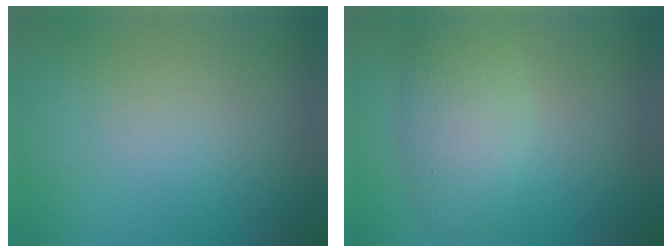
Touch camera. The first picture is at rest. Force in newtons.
{"total": 4.4, "press": 4.4, "slide": 0.1}